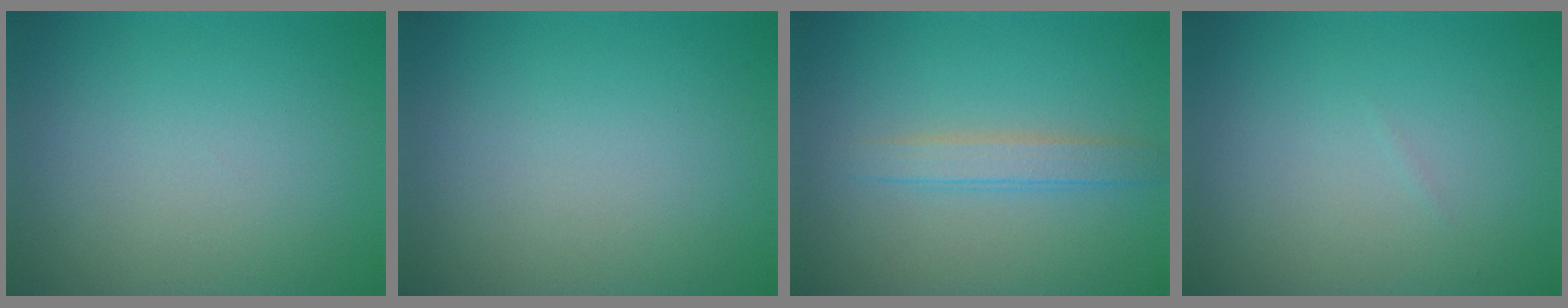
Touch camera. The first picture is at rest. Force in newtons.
{"total": 0.0}
{"total": 2.1, "press": 2.1, "slide": 0.1}
{"total": 0.0}